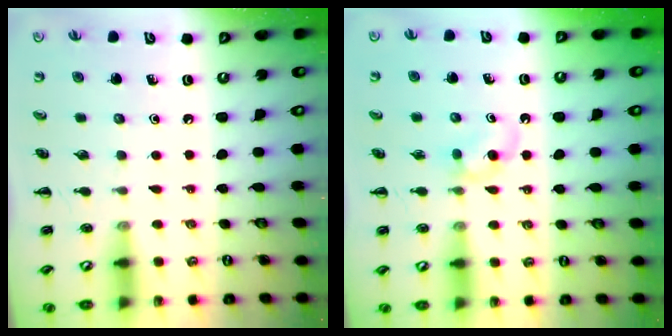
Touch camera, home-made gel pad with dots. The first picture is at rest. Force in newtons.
{"total": 3.7, "press": 3.5, "slide": 1.1}